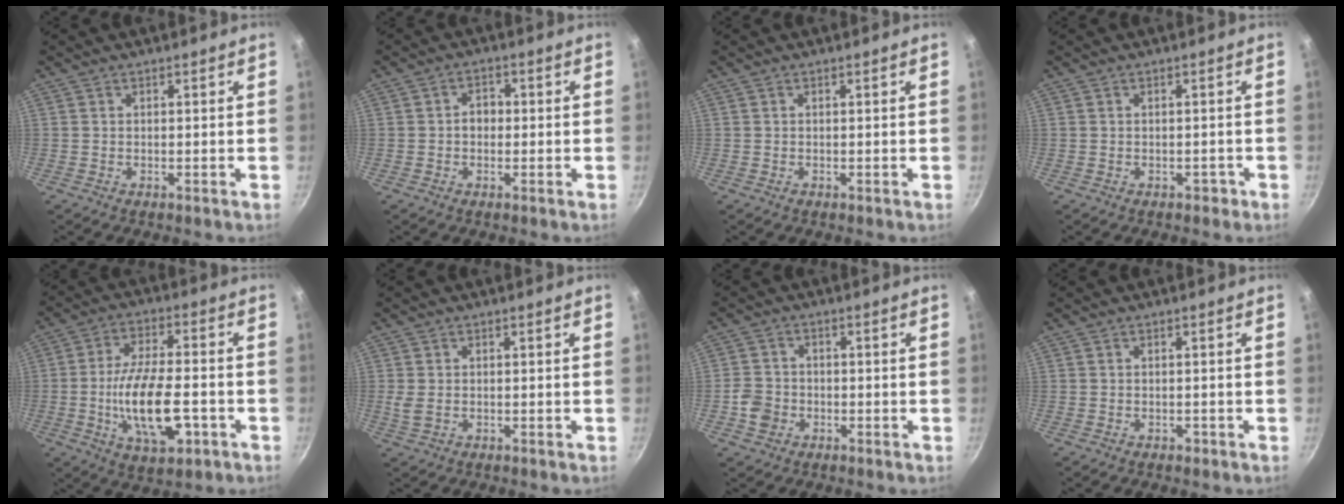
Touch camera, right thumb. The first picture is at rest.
{"total": 3.0, "force": [-0.2, 2.3, 1.8], "torque": [-0.015, 0.012, -0.010]}
{"total": 0.0}
{"total": 1.2, "force": [-0.7, 0.8, 0.5], "torque": [-0.001, 0.006, -0.010]}
{"total": 14.9, "force": [-3.6, 6.5, 12.9], "torque": [-0.223, 0.014, -0.056]}
{"total": 2.2, "force": [0.0, 1.5, 1.7], "torque": [-0.045, -0.003, 0.001]}
{"total": 4.6, "force": [-1.5, 3.9, 2.0], "torque": [-0.025, 0.014, -0.029]}
{"total": 0.6, "force": [-0.3, 0.5, 0.2], "torque": [0.000, 0.002, -0.006]}